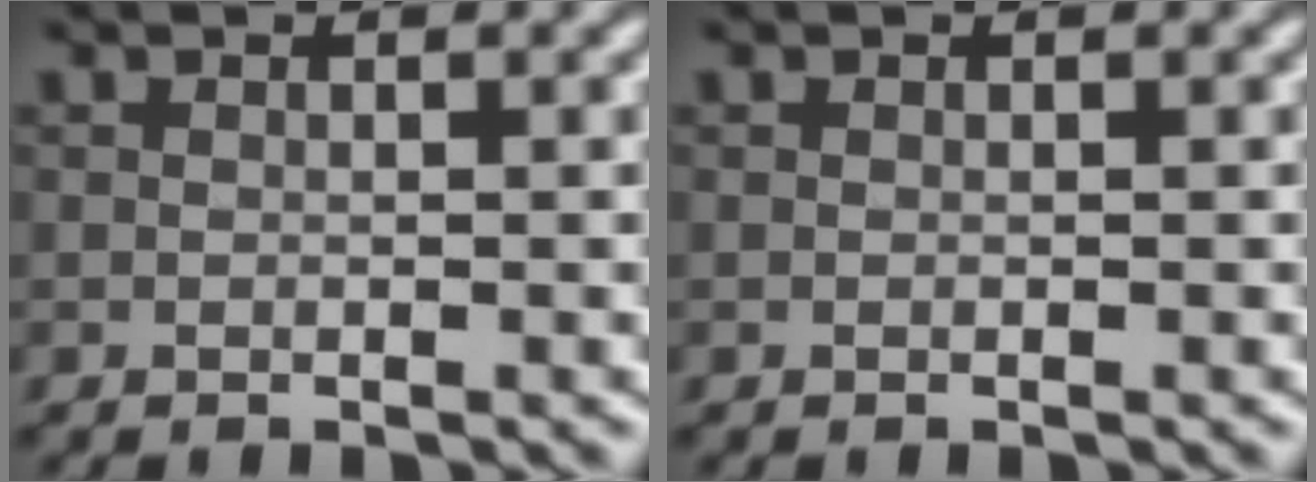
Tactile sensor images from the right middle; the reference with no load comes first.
{"total": 0.0}